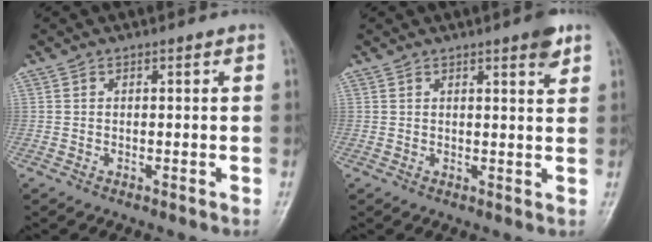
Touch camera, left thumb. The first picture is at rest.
{"total": 3.4, "force": [2.2, 0.6, 2.5], "torque": [-0.022, -0.012, 0.027]}